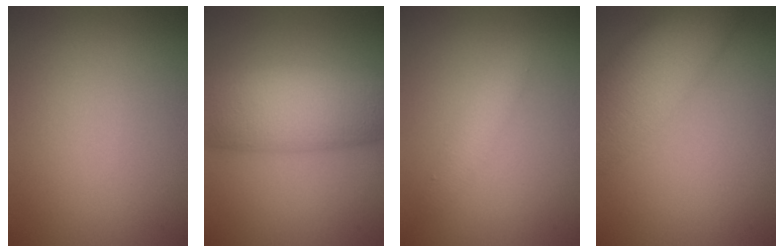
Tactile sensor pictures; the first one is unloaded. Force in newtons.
{"total": 9.6, "press": 9.6, "slide": 0.1}
{"total": 1.8, "press": 1.8, "slide": 0.1}
{"total": 10.0, "press": 9.9, "slide": 0.6}